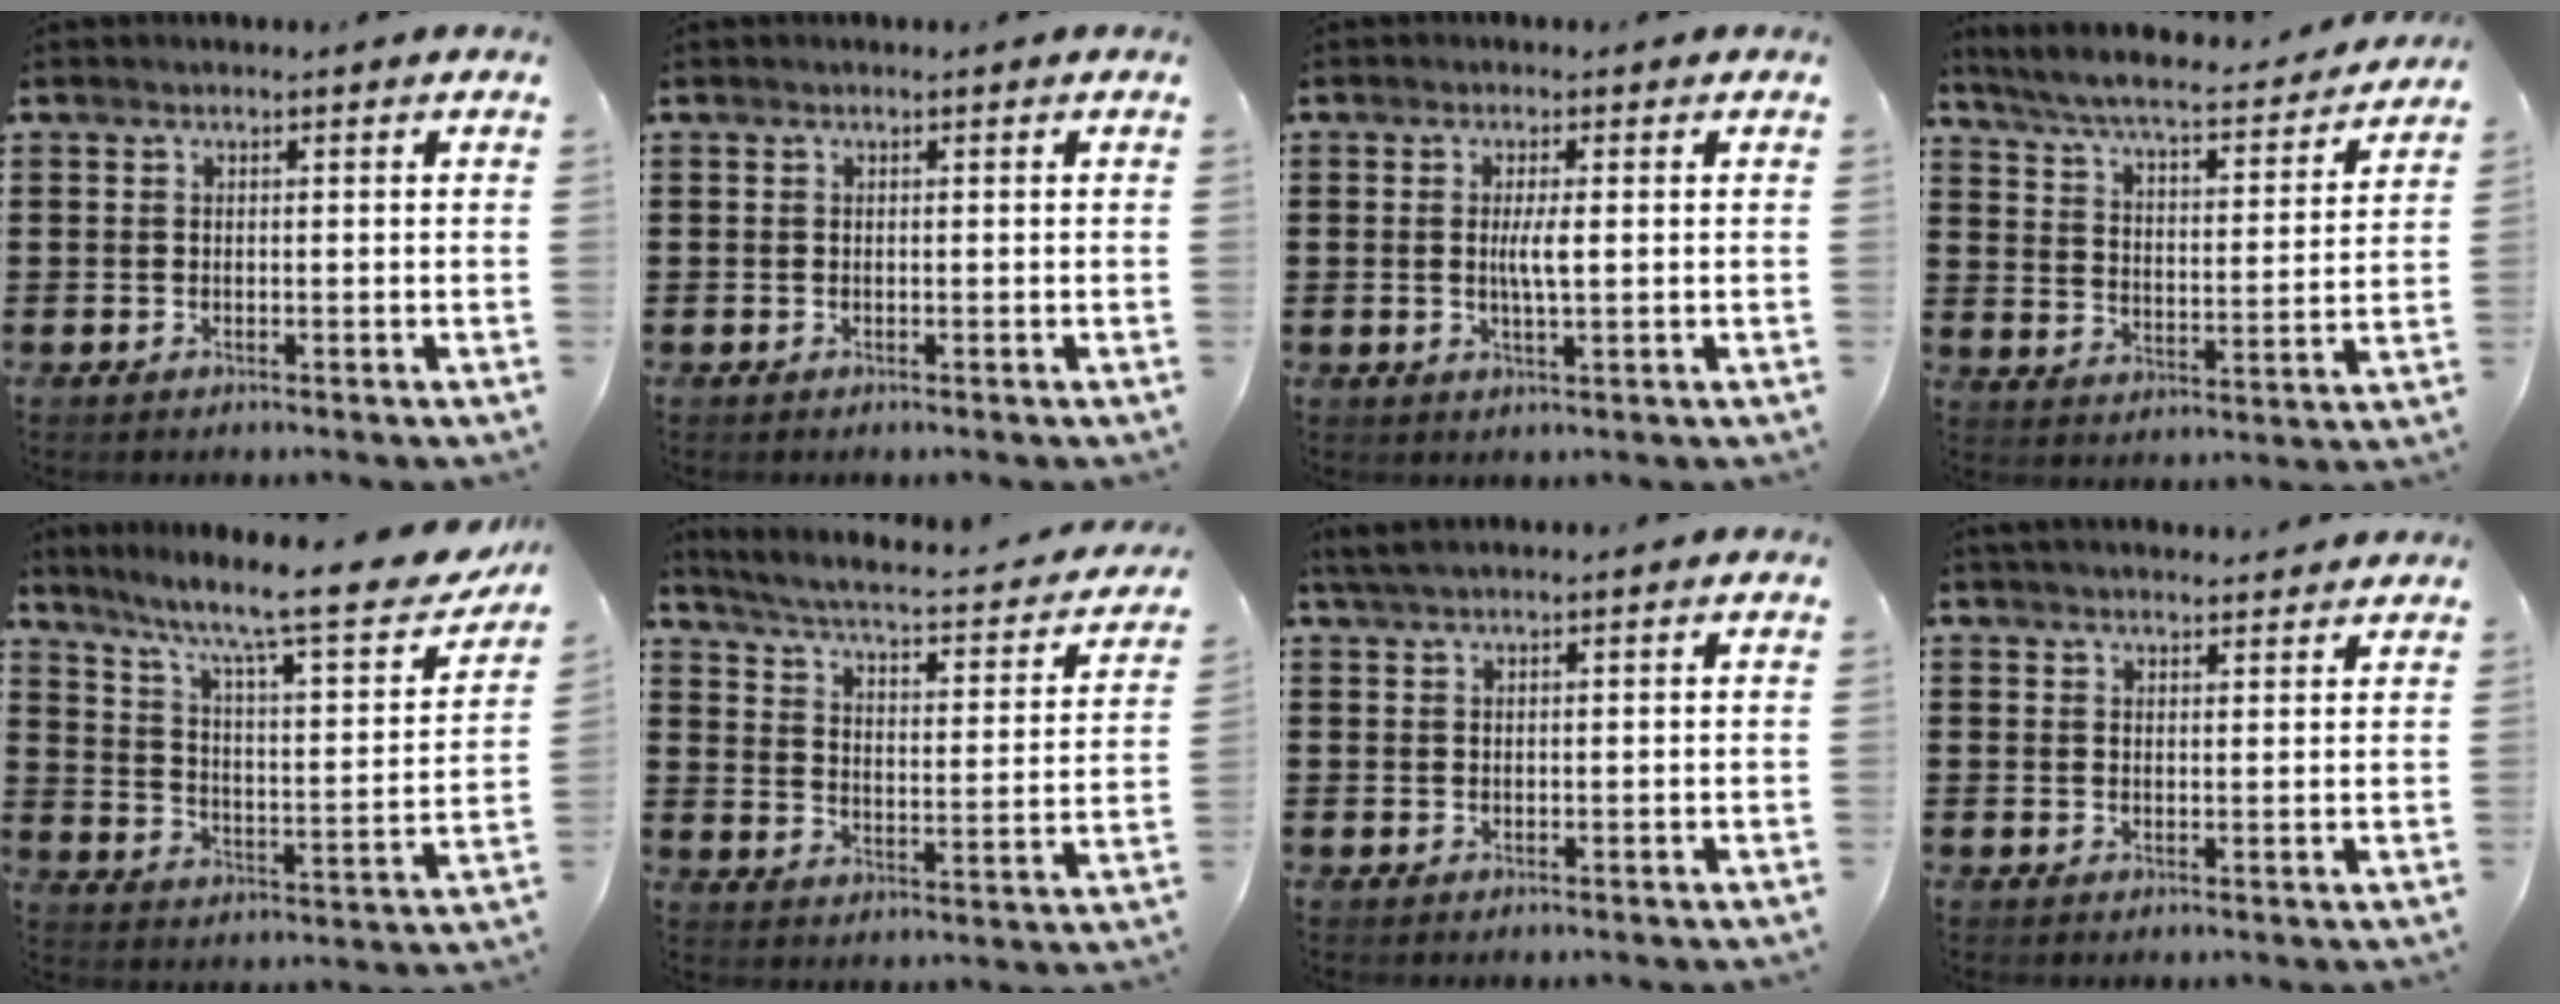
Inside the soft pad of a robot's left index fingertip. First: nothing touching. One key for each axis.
{"total": 0.0}
{"total": 3.2, "fx": 0.2, "fy": 0.4, "fz": 3.2, "tx": -0.060, "ty": -0.003, "tz": 0.002}
{"total": 5.7, "fx": 5.3, "fy": -0.1, "fz": 2.2, "tx": -0.067, "ty": -0.039, "tz": 0.084}
{"total": 10.6, "fx": 8.0, "fy": 1.3, "fz": 6.8, "tx": -0.138, "ty": -0.059, "tz": 0.121}
{"total": 3.3, "fx": 2.6, "fy": -0.1, "fz": 2.1, "tx": -0.059, "ty": -0.032, "tz": 0.031}
{"total": 1.6, "fx": 1.2, "fy": 0.0, "fz": 1.1, "tx": -0.023, "ty": 0.000, "tz": 0.024}
{"total": 2.1, "fx": 2.1, "fy": 0.3, "fz": 0.2, "tx": -0.010, "ty": -0.001, "tz": 0.041}